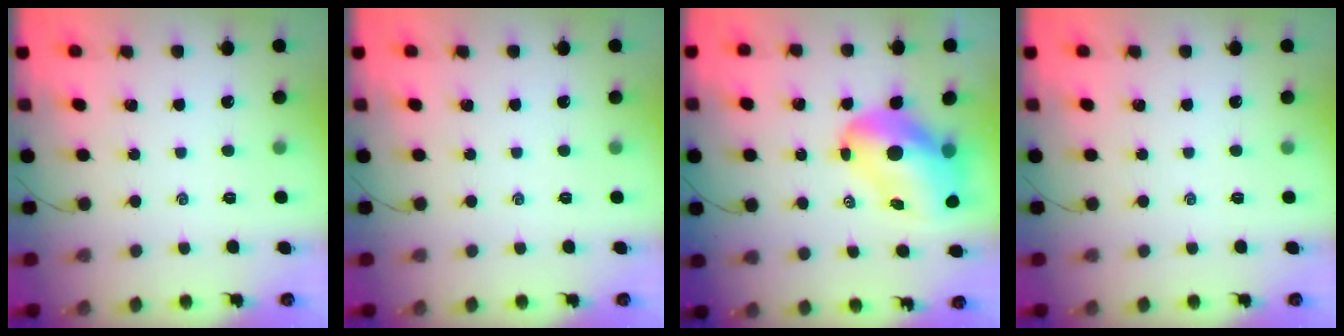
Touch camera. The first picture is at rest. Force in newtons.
{"total": 0.0}
{"total": 13.8, "press": 13.2, "slide": 3.9}
{"total": 0.0}